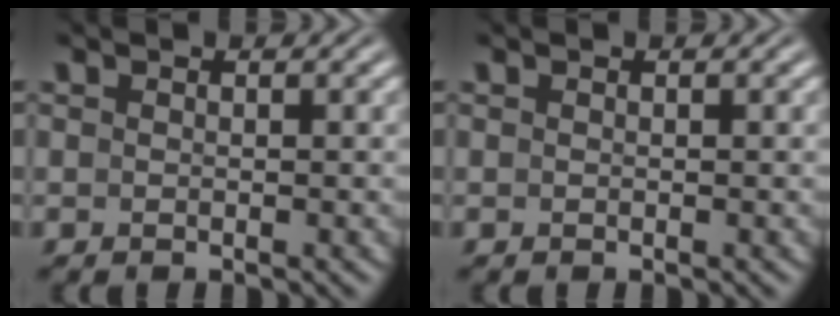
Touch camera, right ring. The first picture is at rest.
{"total": 0.0}